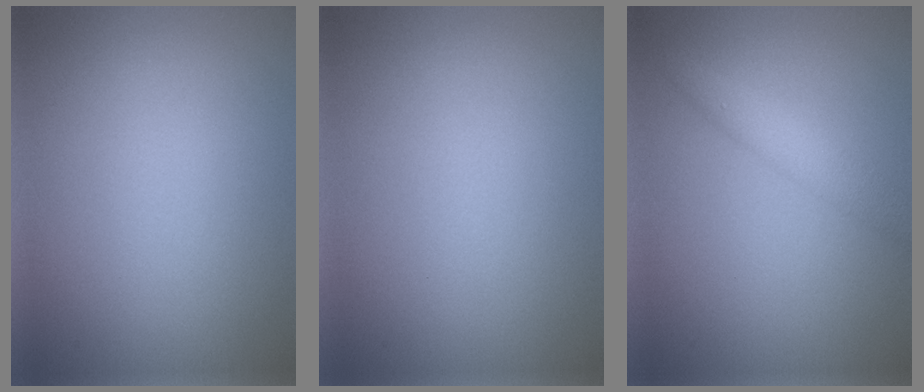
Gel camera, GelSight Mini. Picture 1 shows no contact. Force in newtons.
{"total": 0.0}
{"total": 2.5, "press": 2.5, "slide": 0.1}